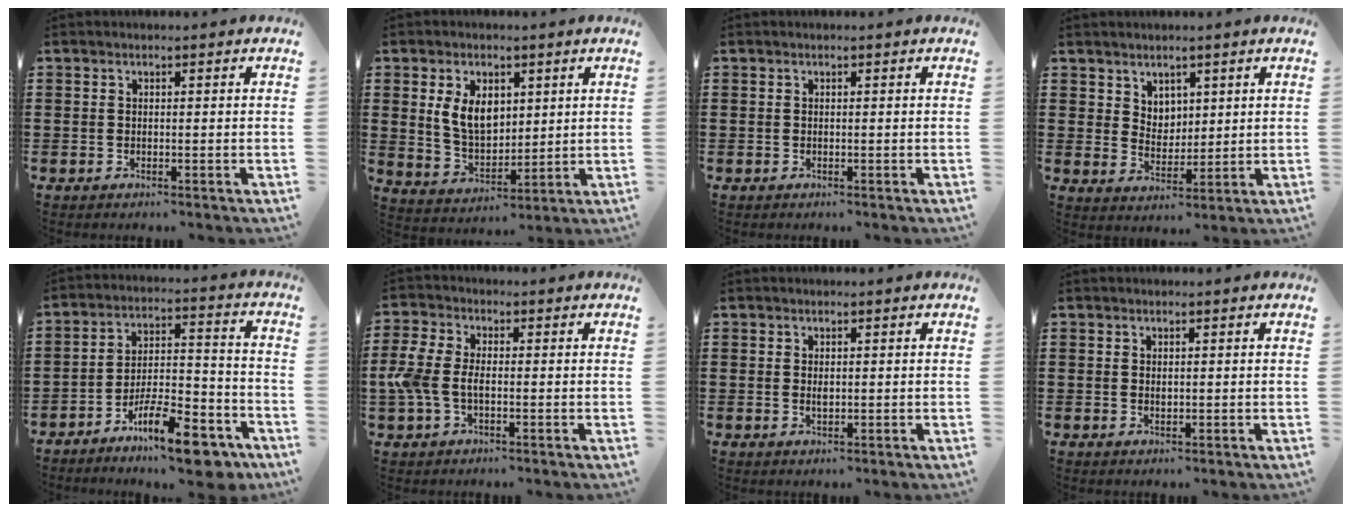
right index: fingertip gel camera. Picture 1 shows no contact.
{"total": 7.3, "force": [2.2, 4.7, 5.1], "torque": [-0.112, 0.009, 0.037]}
{"total": 0.0}
{"total": 4.3, "force": [3.1, 2.9, 0.4], "torque": [-0.022, 0.004, 0.058]}
{"total": 13.0, "force": [-9.4, 3.2, 8.4], "torque": [-0.137, 0.041, -0.169]}
{"total": 4.9, "force": [-1.0, 2.7, 3.9], "torque": [-0.106, -0.006, -0.028]}
{"total": 1.1, "force": [0.1, 0.3, 1.0], "torque": [-0.021, 0.001, 0.001]}
{"total": 0.6, "force": [0.1, 0.2, 0.6], "torque": [-0.012, 0.000, 0.003]}